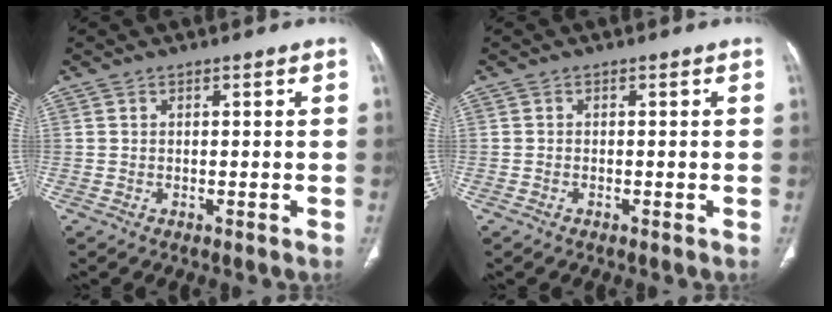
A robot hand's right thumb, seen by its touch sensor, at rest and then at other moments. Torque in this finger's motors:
{"motor_torque": [-0.07, 0.43, -0.40, 0.08, 0.02]}